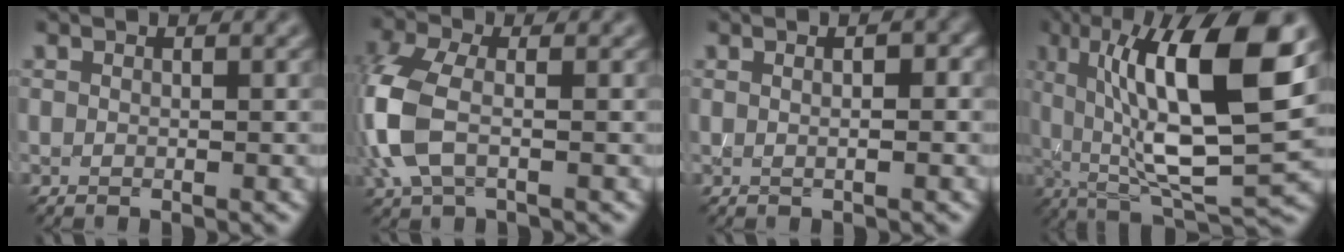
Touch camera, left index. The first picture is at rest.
{"total": 5.6, "force": [-0.8, 3.0, 4.7], "torque": [-0.125, 0.008, -0.024]}
{"total": 3.0, "force": [0.8, 1.3, 2.6], "torque": [-0.008, 0.014, -0.007]}
{"total": 14.4, "force": [3.5, 4.2, 13.3], "torque": [-0.214, 0.003, 0.060]}